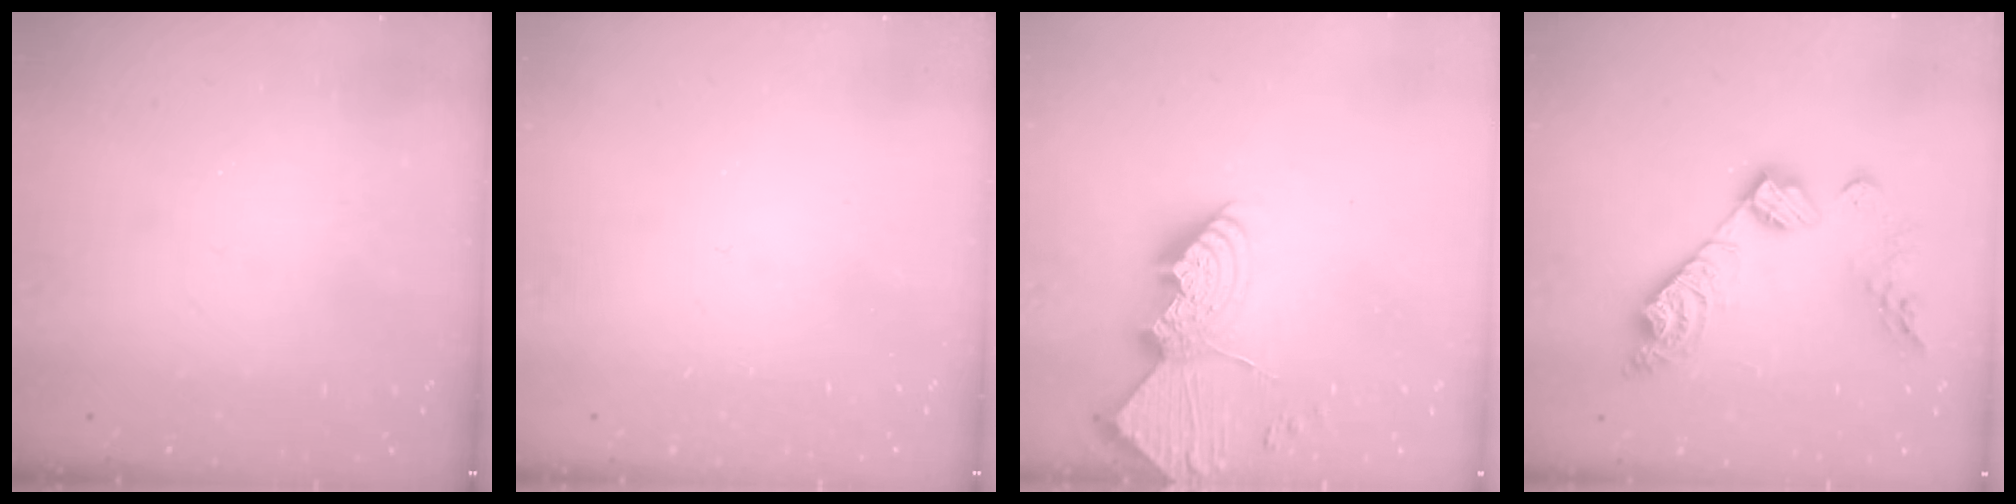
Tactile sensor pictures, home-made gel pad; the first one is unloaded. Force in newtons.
{"total": 0.0}
{"total": 15.8, "press": 15.8, "slide": 1.3}
{"total": 16.2, "press": 16.2, "slide": 1.2}